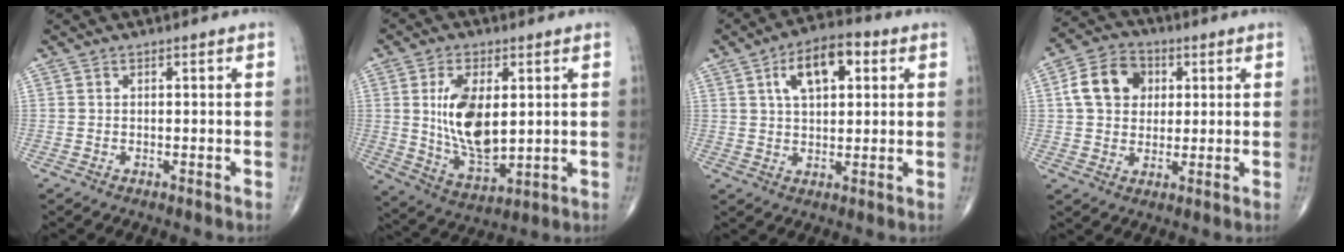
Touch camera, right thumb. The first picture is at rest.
{"total": 14.0, "force": [2.1, 7.2, 11.8], "torque": [-0.205, -0.020, 0.049]}
{"total": 10.8, "force": [3.7, 5.5, 8.6], "torque": [-0.126, 0.010, 0.054]}
{"total": 10.3, "force": [2.2, 8.1, 6.0], "torque": [-0.085, 0.007, 0.030]}